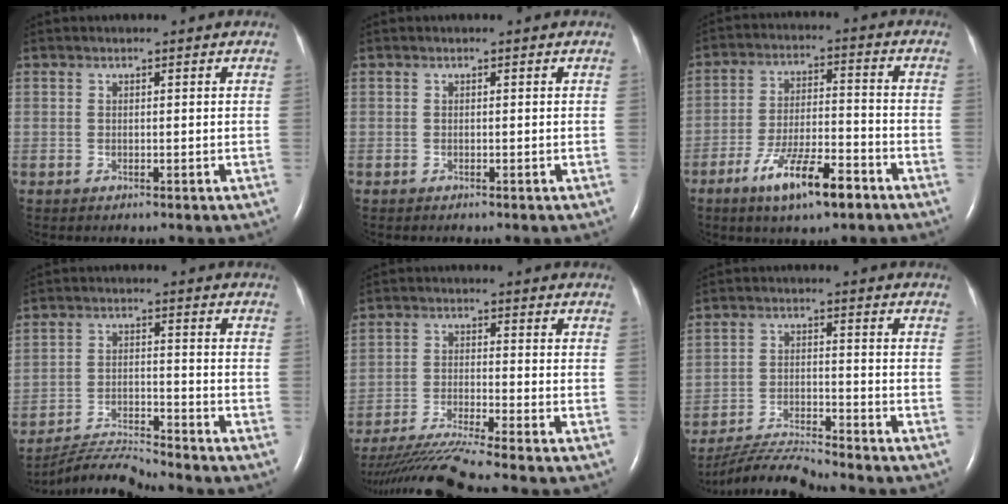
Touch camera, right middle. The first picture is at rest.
{"total": 0.0}
{"total": 10.5, "force": [-6.5, 2.2, 8.0], "torque": [-0.142, -0.006, -0.111]}
{"total": 7.6, "force": [-7.4, -1.9, 0.3], "torque": [-0.009, -0.005, -0.136]}
{"total": 9.8, "force": [-8.6, -2.6, 4.0], "torque": [-0.067, -0.029, -0.153]}
{"total": 8.1, "force": [-7.9, -1.6, 0.9], "torque": [-0.019, -0.009, -0.147]}